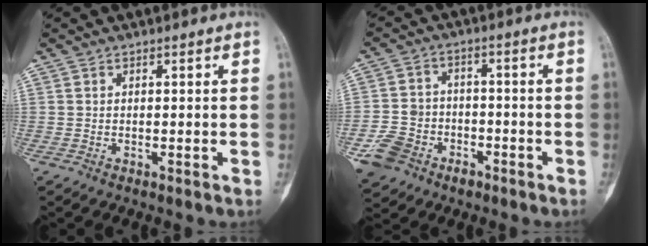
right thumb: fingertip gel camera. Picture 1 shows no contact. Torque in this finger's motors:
{"motor_torque": [2.64, 0.57, 1.44, -1.34, 0.21]}